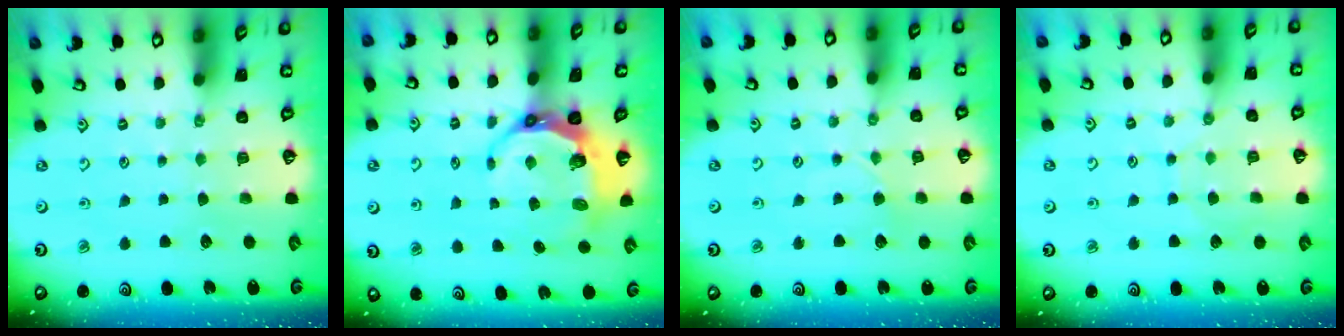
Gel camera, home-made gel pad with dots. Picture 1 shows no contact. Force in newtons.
{"total": 8.6, "press": 7.5, "slide": 4.2}
{"total": 2.2, "press": 2.2, "slide": 0.3}
{"total": 5.9, "press": 5.9, "slide": 0.7}